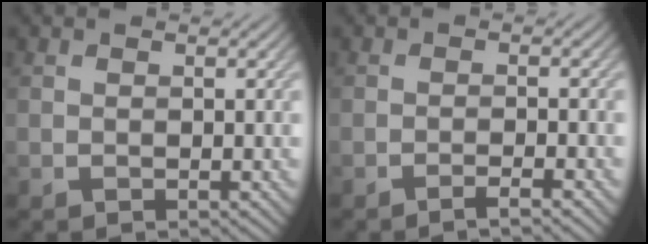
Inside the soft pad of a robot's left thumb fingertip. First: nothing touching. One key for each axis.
{"total": 2.2, "fx": -1.5, "fy": 0.1, "fz": 1.5, "tx": -0.017, "ty": 0.007, "tz": -0.037}